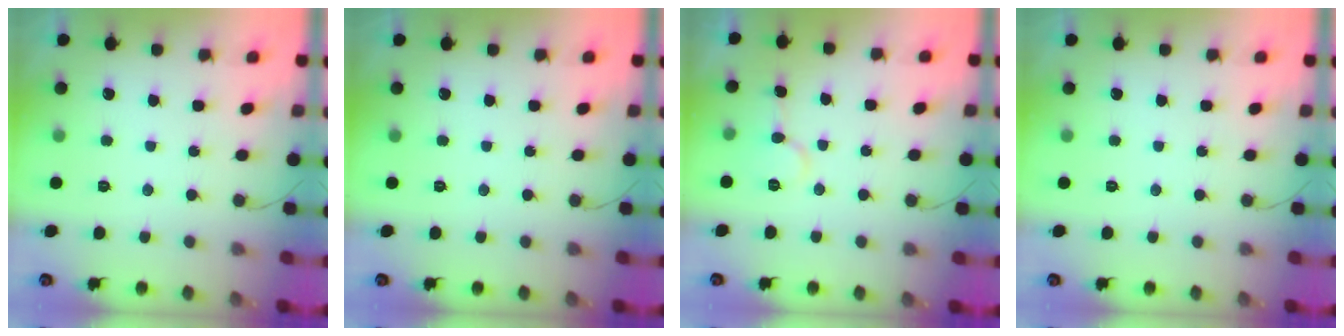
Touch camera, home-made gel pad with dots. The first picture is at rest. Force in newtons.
{"total": 0.0}
{"total": 6.7, "press": 6.7, "slide": 0.7}
{"total": 0.0}